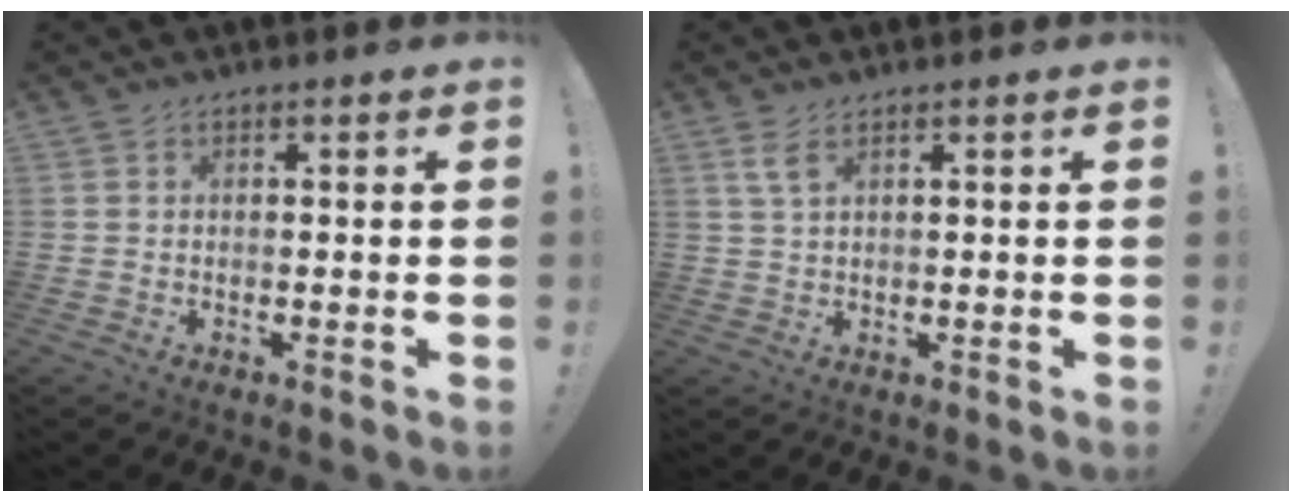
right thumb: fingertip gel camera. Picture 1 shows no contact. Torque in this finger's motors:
{"motor_torque": [0.03, -0.02, 0.09, 0.35, 0.00]}